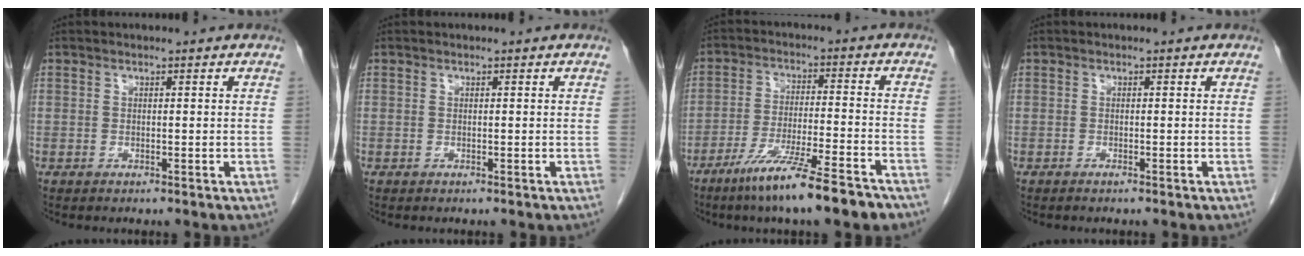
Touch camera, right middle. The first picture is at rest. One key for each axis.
{"total": 0.0}
{"total": 12.6, "fx": -9.0, "fy": 0.3, "fz": 8.8, "tx": -0.147, "ty": -0.032, "tz": -0.147}
{"total": 0.5, "fx": -0.4, "fy": 0.0, "fz": 0.3, "tx": -0.008, "ty": 0.000, "tz": -0.008}